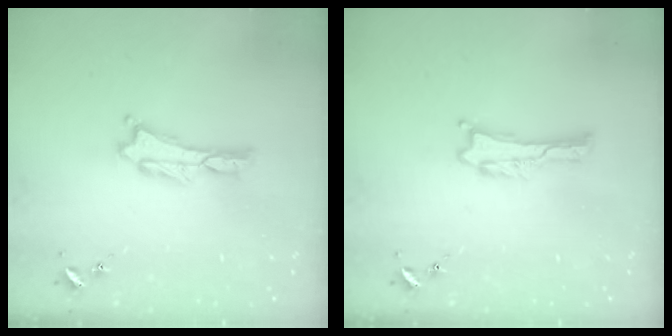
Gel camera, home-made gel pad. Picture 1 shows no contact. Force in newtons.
{"total": 0.0}